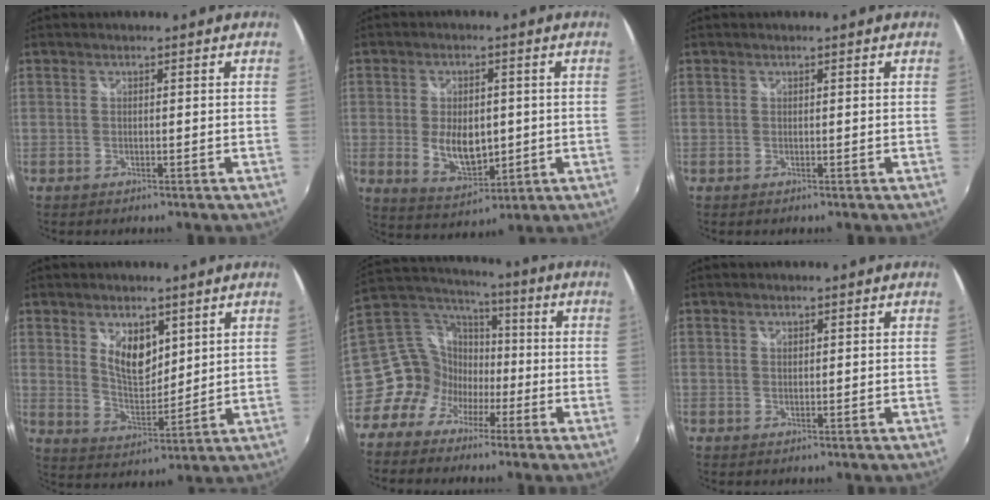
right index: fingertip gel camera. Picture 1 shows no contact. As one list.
[{"total": 9.1, "force": [-0.6, 5.5, 7.2], "torque": [-0.136, -0.010, 0.003]}, {"total": 0.0}, {"total": 8.0, "force": [3.7, 4.3, 5.5], "torque": [-0.091, -0.003, 0.073]}, {"total": 11.0, "force": [-4.5, 9.4, 3.6], "torque": [-0.075, 0.039, -0.087]}, {"total": 0.8, "force": [0.5, 0.6, 0.4], "torque": [-0.003, 0.002, 0.007]}]